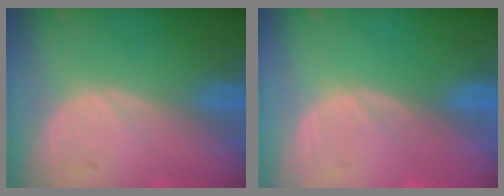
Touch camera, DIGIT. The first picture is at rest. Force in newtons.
{"total": 0.0}